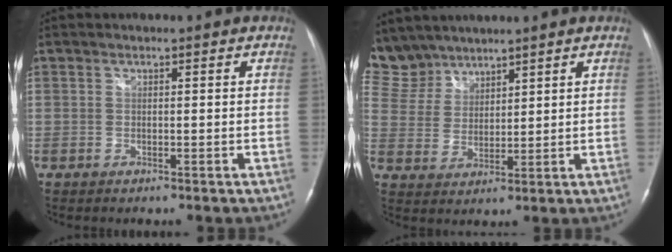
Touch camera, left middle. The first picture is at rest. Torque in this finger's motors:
{"motor_torque": [0.61, -0.59, 0.01, -0.01]}